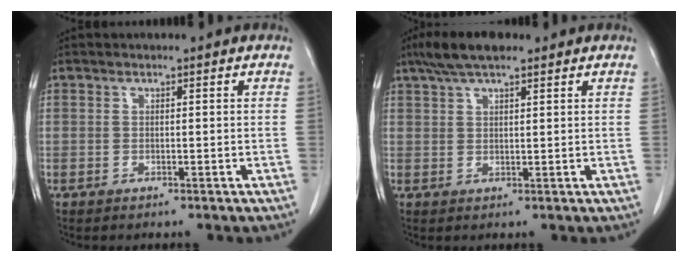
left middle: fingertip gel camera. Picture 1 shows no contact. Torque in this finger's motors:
{"motor_torque": [0.48, -0.45, 0.01, 0.03]}